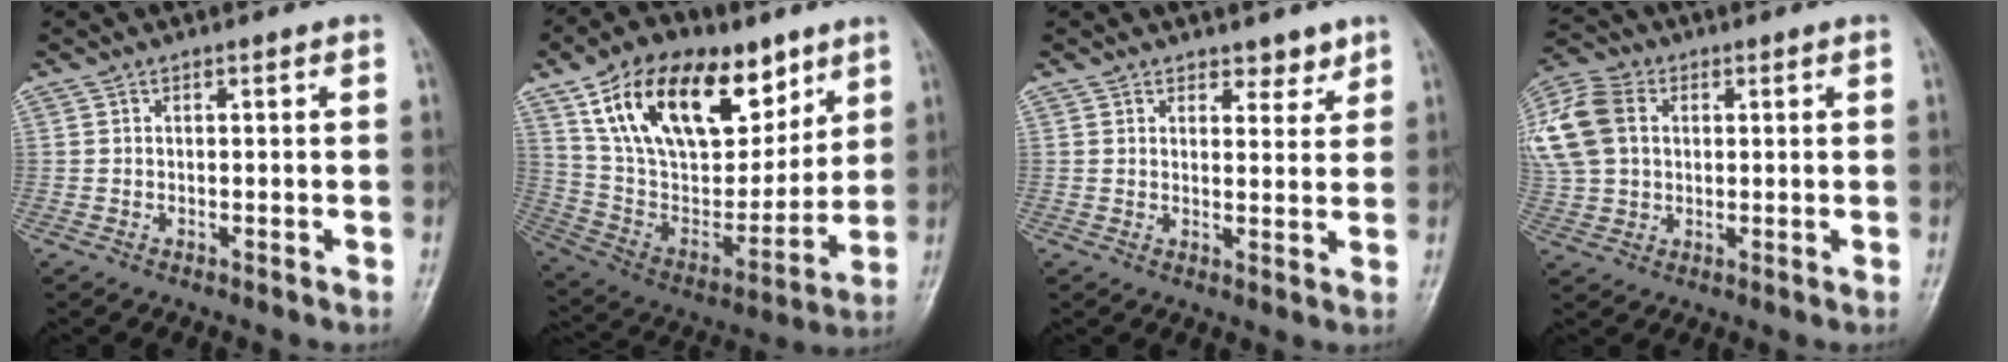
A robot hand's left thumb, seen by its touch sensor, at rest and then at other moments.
{"total": 27.5, "force": [13.9, 15.2, 18.2], "torque": [-0.280, -0.023, 0.250]}
{"total": 3.4, "force": [2.6, 2.0, 1.0], "torque": [0.012, -0.017, 0.037]}
{"total": 22.7, "force": [5.5, 17.7, 13.2], "torque": [-0.352, 0.066, 0.116]}